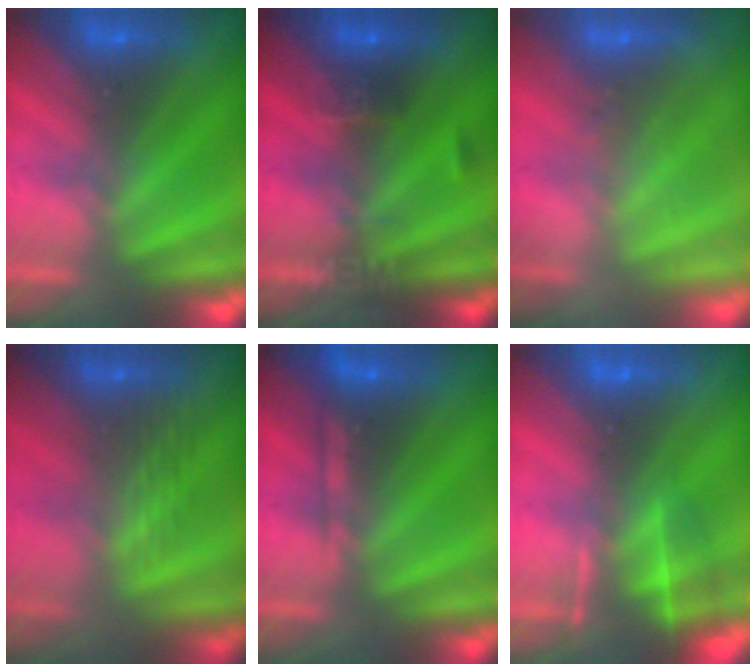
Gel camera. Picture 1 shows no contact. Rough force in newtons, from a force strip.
{"total": 3.2}
{"total": 3.0}
{"total": 2.4}
{"total": 2.2}
{"total": 4.6}